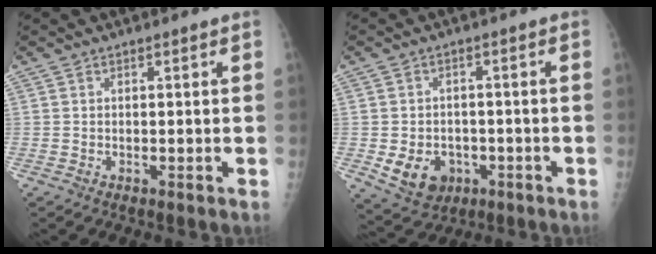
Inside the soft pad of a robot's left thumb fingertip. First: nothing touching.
{"total": 8.0, "force": [-2.4, 6.6, 3.9], "torque": [-0.045, 0.011, -0.023]}